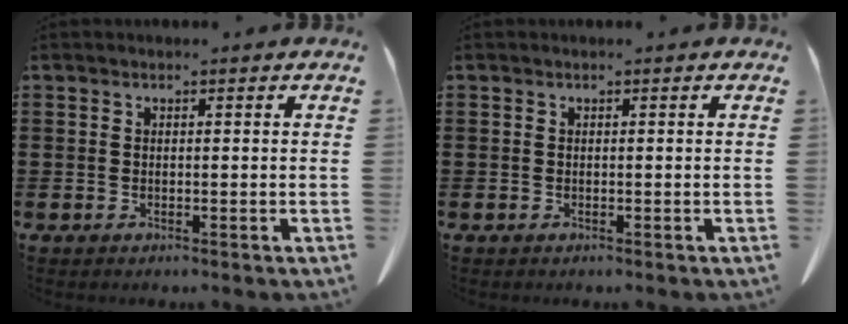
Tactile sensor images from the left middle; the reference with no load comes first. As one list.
[{"total": 0.0}]